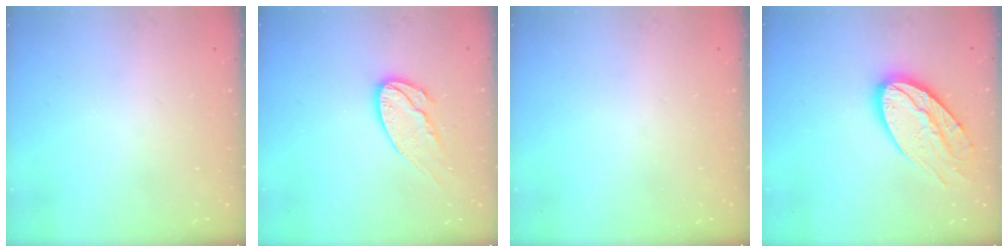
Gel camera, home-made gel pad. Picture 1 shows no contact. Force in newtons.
{"total": 12.7, "press": 12.7, "slide": 1.0}
{"total": 0.0}
{"total": 16.7, "press": 16.6, "slide": 1.5}